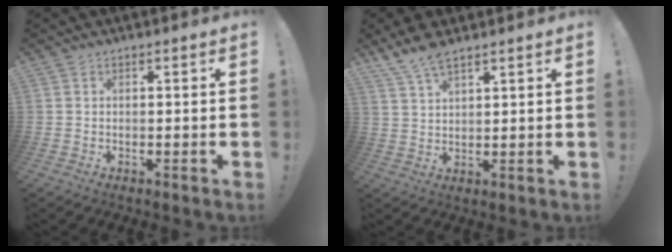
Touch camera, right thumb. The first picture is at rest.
{"total": 6.4, "force": [5.1, 2.0, 3.4], "torque": [-0.073, -0.021, 0.097]}